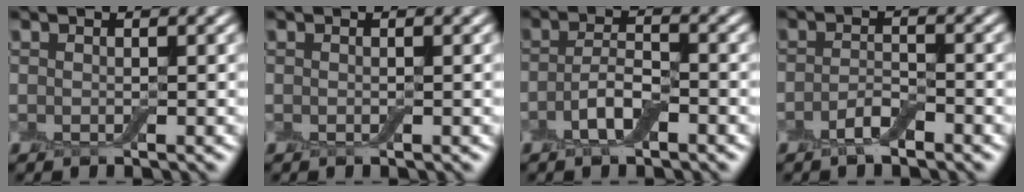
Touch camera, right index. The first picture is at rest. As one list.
[{"total": 0.0}, {"total": 3.1, "force": [-1.4, 1.2, 2.5], "torque": [-0.054, 0.004, -0.032]}, {"total": 2.1, "force": [-1.3, 0.7, 1.4], "torque": [-0.029, 0.004, -0.027]}]